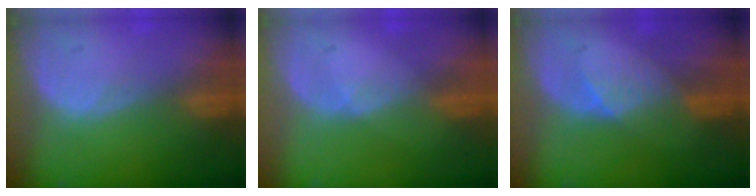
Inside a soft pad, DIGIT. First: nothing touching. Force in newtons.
{"total": 0.8, "press": 0.8, "slide": 0.1}
{"total": 3.1, "press": 3.1, "slide": 0.3}